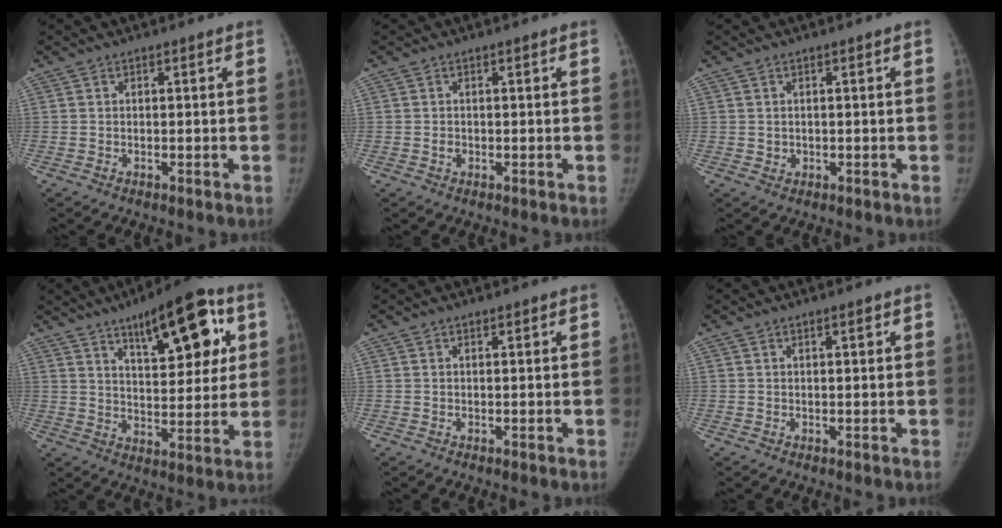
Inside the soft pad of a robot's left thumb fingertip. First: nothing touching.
{"total": 1.0, "force": [-0.3, 0.8, 0.3], "torque": [-0.002, 0.003, -0.005]}
{"total": 1.2, "force": [-0.1, 1.2, 0.2], "torque": [-0.001, 0.002, 0.001]}
{"total": 16.9, "force": [7.8, 6.5, 13.5], "torque": [-0.151, -0.021, 0.115]}
{"total": 0.0}
{"total": 1.0, "force": [0.6, 0.2, 0.7], "torque": [-0.007, -0.002, 0.010]}